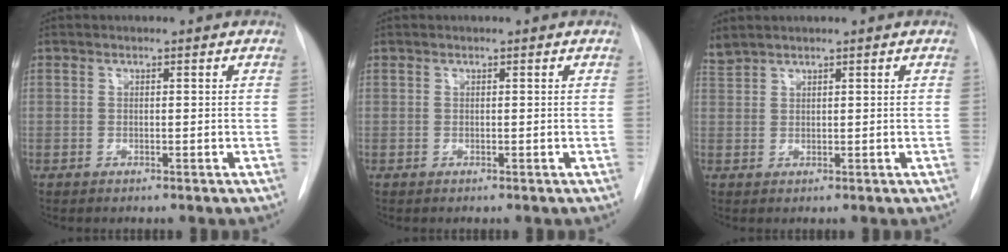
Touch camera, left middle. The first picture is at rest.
{"total": 0.0}
{"total": 2.0, "force": [2.0, 0.0, 0.4], "torque": [-0.018, 0.020, 0.048]}